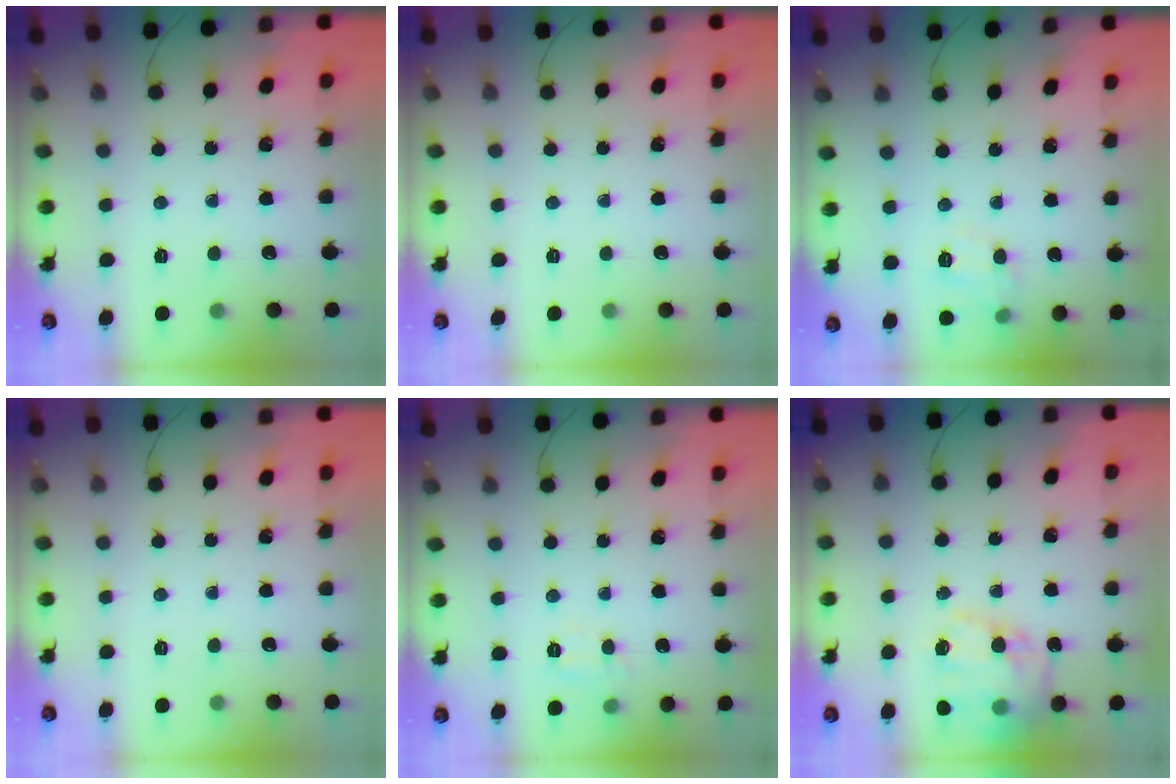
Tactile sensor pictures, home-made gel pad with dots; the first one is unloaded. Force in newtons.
{"total": 0.0}
{"total": 8.5, "press": 8.5, "slide": 1.0}
{"total": 0.0}
{"total": 6.6, "press": 6.3, "slide": 1.6}
{"total": 17.7, "press": 17.3, "slide": 3.9}